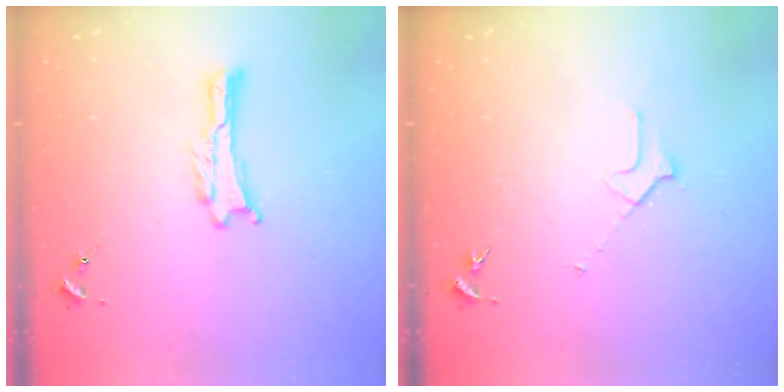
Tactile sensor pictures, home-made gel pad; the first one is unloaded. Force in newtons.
{"total": 2.1, "press": 2.1, "slide": 0.1}